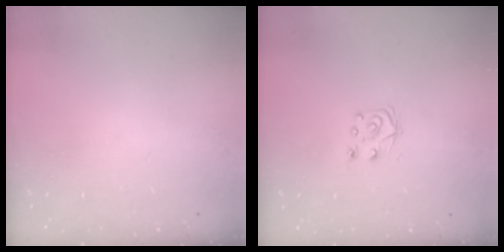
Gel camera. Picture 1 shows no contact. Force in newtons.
{"total": 5.7, "press": 5.7, "slide": 0.5}